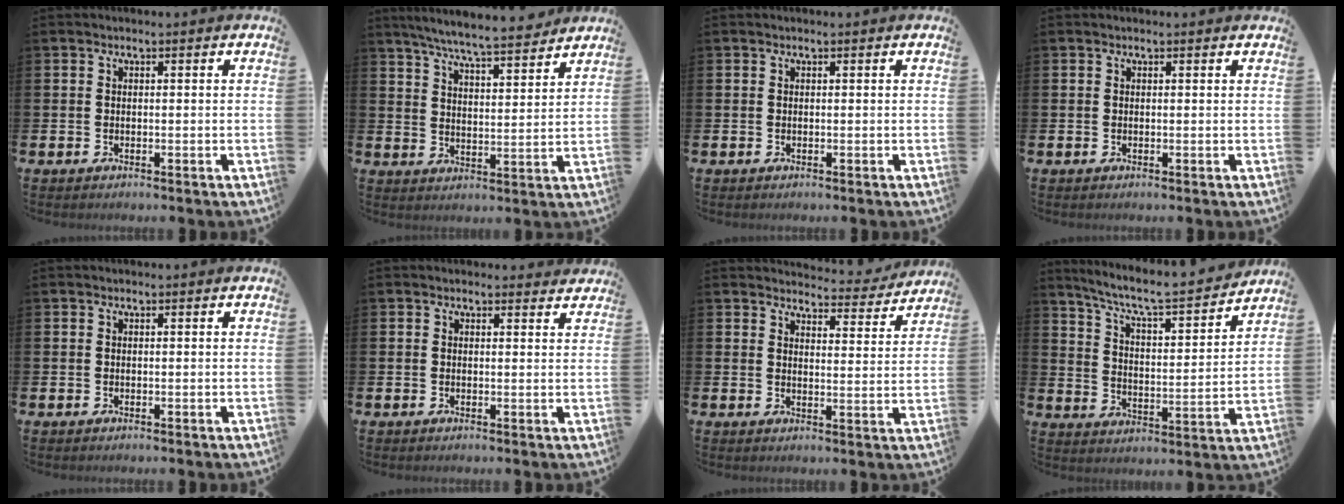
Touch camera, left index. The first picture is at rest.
{"total": 7.2, "force": [6.8, 0.2, 2.3], "torque": [-0.061, -0.046, 0.117]}
{"total": 0.0}
{"total": 0.0}
{"total": 0.0}
{"total": 1.1, "force": [1.0, 0.4, 0.1], "torque": [0.007, -0.001, 0.016]}
{"total": 3.9, "force": [3.8, 0.8, 0.3], "torque": [-0.008, -0.032, 0.063]}
{"total": 7.6, "force": [6.9, 0.9, 3.1], "torque": [-0.093, -0.050, 0.115]}